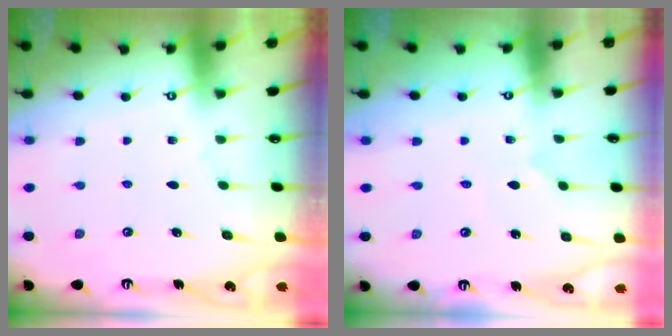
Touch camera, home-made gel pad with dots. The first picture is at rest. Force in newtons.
{"total": 2.0, "press": 2.0, "slide": 0.1}